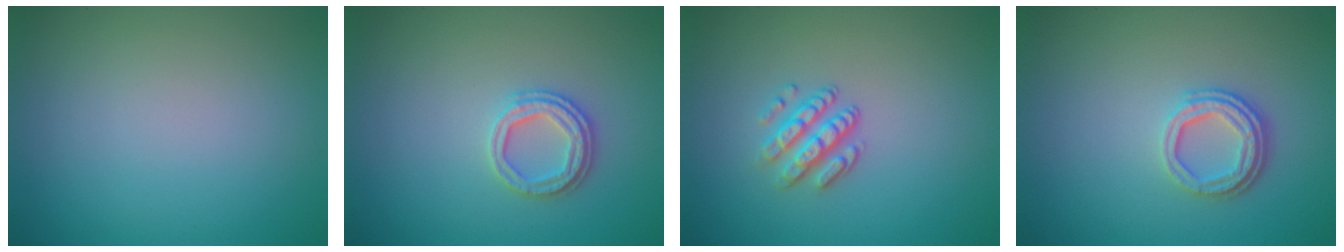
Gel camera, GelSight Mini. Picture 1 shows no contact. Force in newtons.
{"total": 2.6, "press": 2.4, "slide": 0.8}
{"total": 2.9, "press": 2.3, "slide": 1.6}
{"total": 3.3, "press": 2.5, "slide": 2.2}